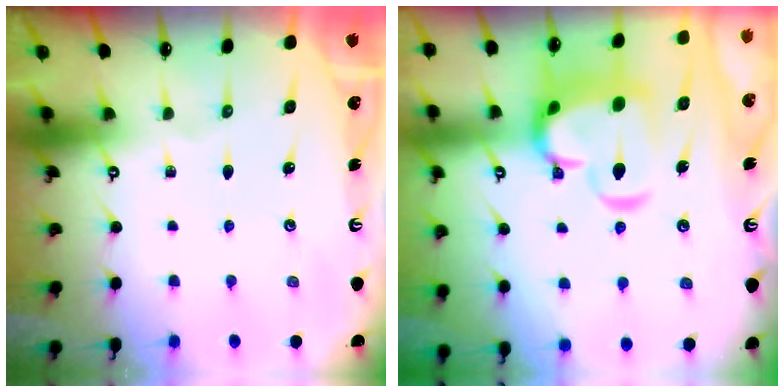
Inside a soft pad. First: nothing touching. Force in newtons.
{"total": 9.5, "press": 9.3, "slide": 1.9}